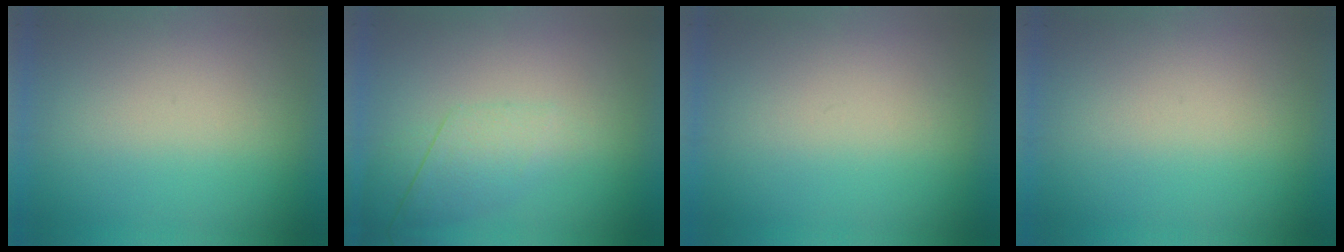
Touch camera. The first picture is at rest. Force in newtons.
{"total": 2.2}
{"total": 0.0}
{"total": 0.0}